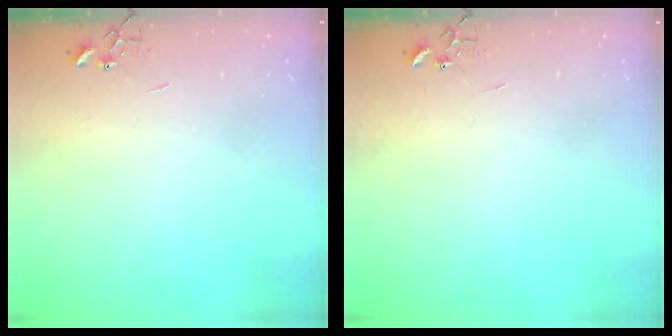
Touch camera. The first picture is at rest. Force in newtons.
{"total": 0.0}